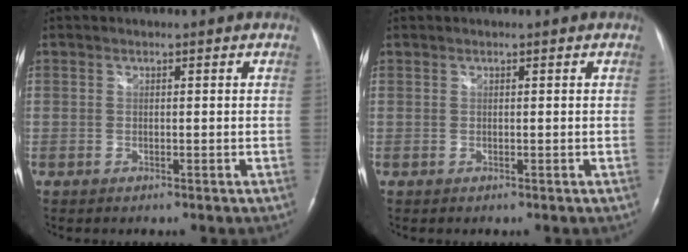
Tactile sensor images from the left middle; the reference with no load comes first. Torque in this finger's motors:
{"motor_torque": [0.31, -0.33, 0.09, 0.01]}